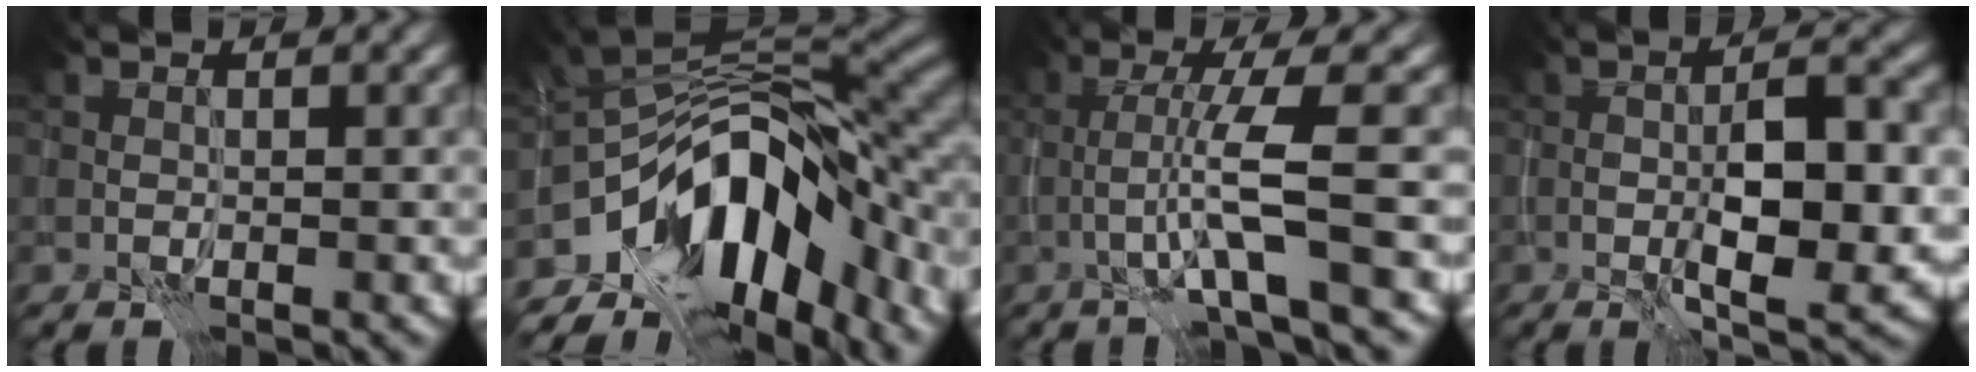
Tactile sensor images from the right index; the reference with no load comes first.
{"total": 12.9, "force": [-6.4, 6.9, 8.7], "torque": [-0.127, 0.012, -0.113]}
{"total": 4.8, "force": [-1.4, 0.0, 4.6], "torque": [-0.086, 0.009, -0.030]}
{"total": 7.7, "force": [-0.8, 2.9, 7.1], "torque": [-0.116, -0.005, -0.010]}